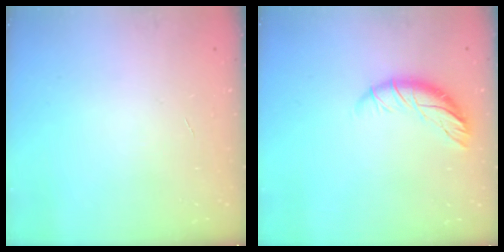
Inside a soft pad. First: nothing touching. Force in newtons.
{"total": 8.9, "press": 8.9, "slide": 0.3}